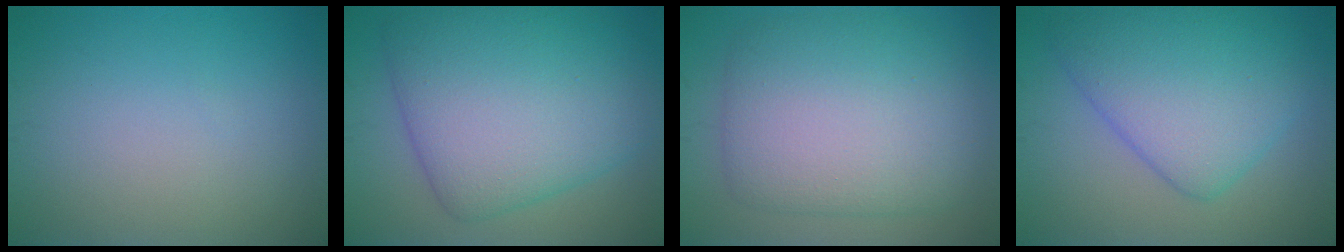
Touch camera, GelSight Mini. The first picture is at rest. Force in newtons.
{"total": 11.0, "press": 11.0, "slide": 0.2}
{"total": 9.3, "press": 9.3, "slide": 0.2}
{"total": 7.8, "press": 7.8, "slide": 0.0}